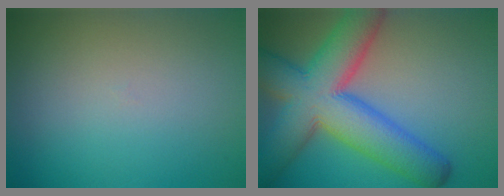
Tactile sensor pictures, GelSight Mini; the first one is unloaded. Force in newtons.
{"total": 11.7, "press": 11.7, "slide": 0.5}